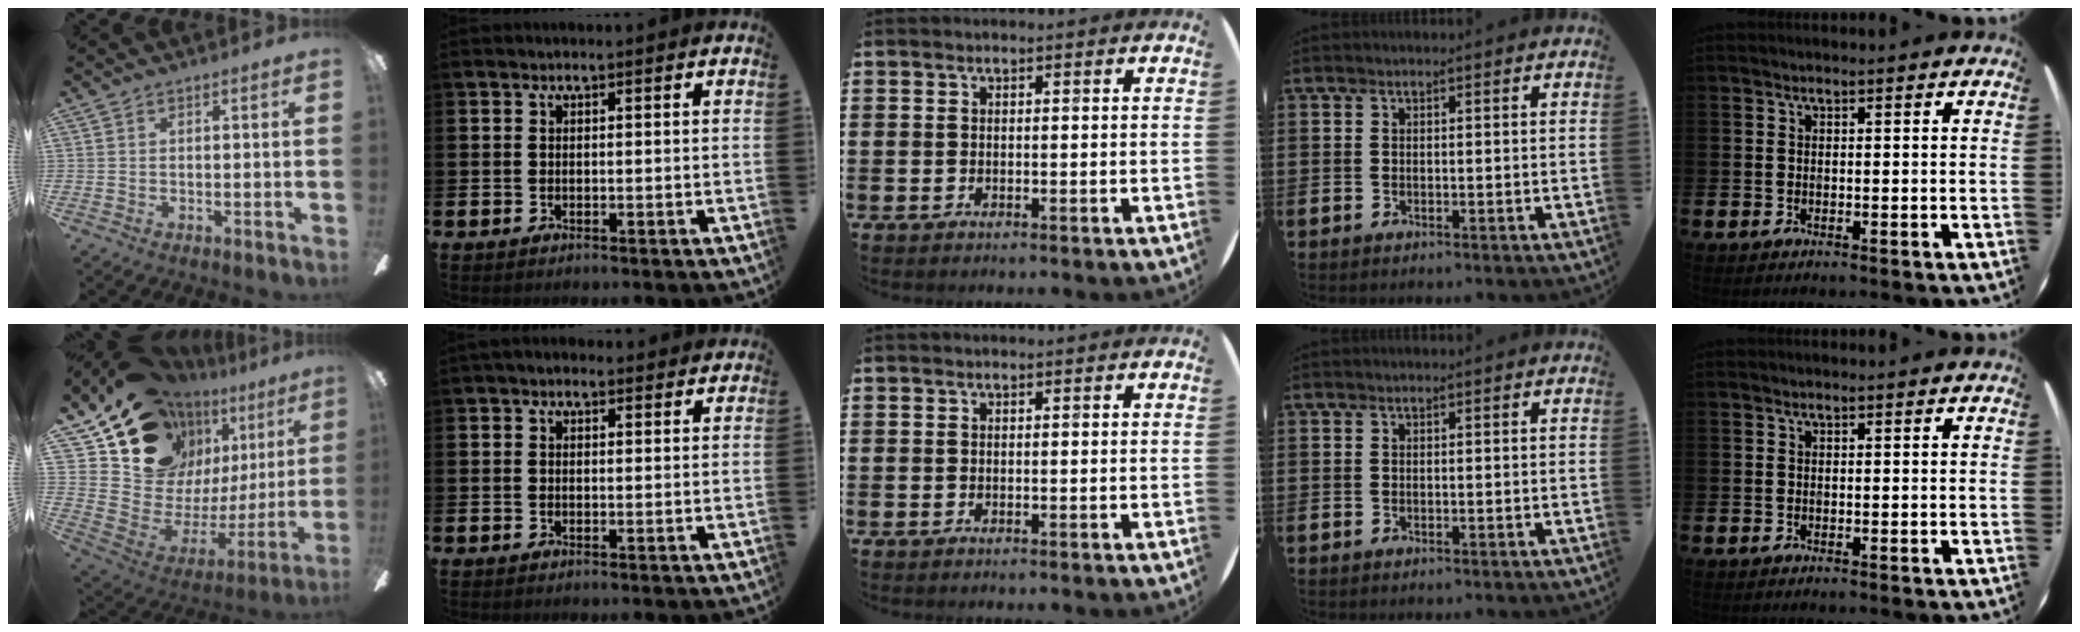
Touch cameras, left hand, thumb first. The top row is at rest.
{"thumb": {"total": 20.6, "force": [15.7, 11.5, 6.7], "torque": [-0.127, -0.109, 0.303]}, "index": {"total": 1.1, "force": [0.7, 0.6, 0.5], "torque": [-0.006, 0.006, 0.012]}}